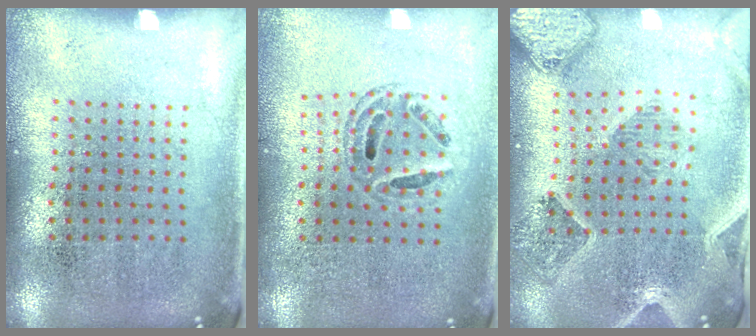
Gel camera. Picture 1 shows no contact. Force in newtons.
{"total": 0.8, "press": 0.7, "slide": 0.2}
{"total": 1.7, "press": 1.6, "slide": 0.4}